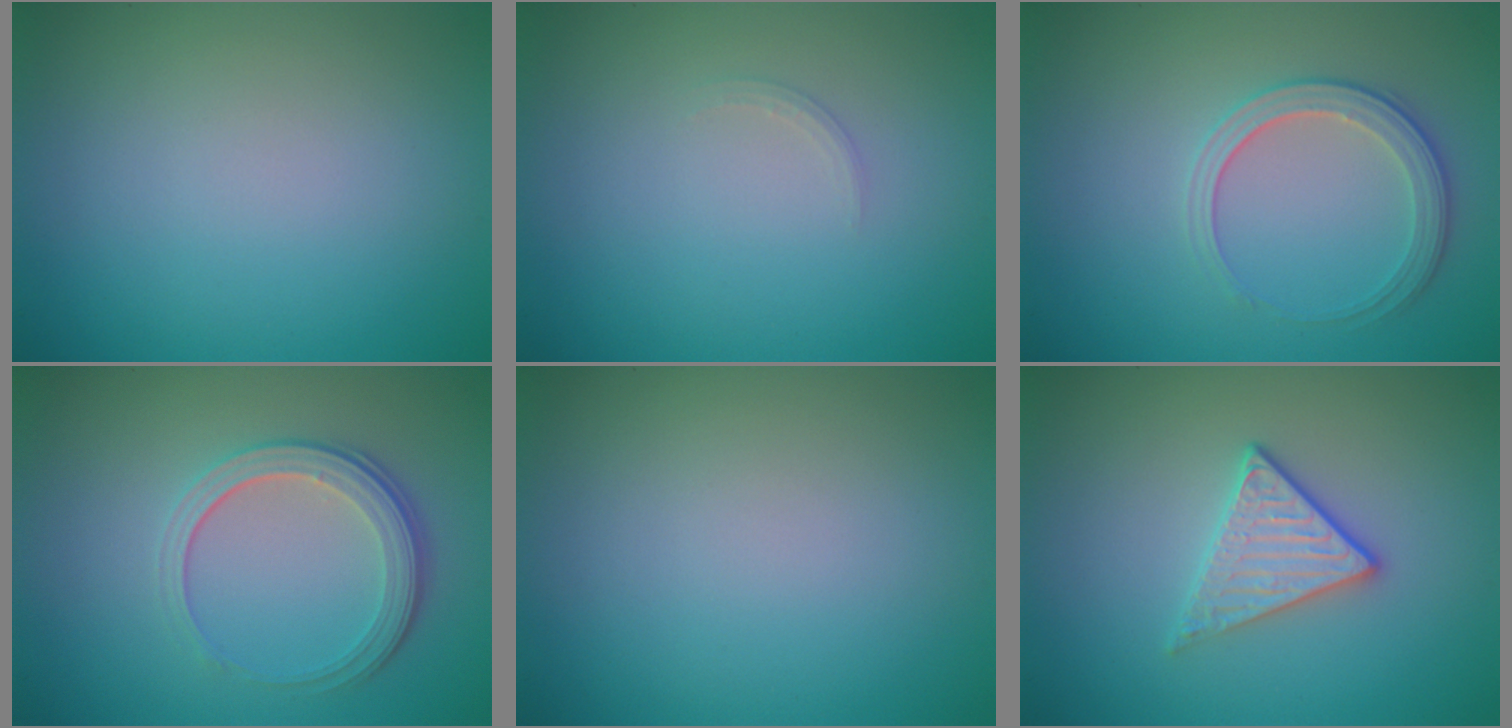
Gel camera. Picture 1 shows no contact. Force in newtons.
{"total": 0.7, "press": 0.7, "slide": 0.1}
{"total": 2.8, "press": 2.7, "slide": 0.8}
{"total": 3.8, "press": 2.7, "slide": 2.7}
{"total": 0.0}
{"total": 3.0, "press": 2.7, "slide": 1.2}